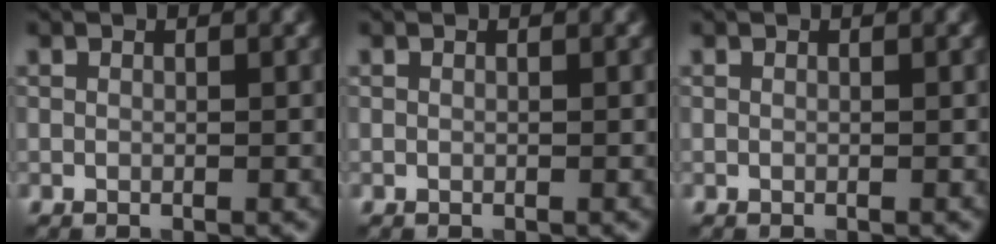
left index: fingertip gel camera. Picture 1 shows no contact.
{"total": 0.0}
{"total": 0.0}